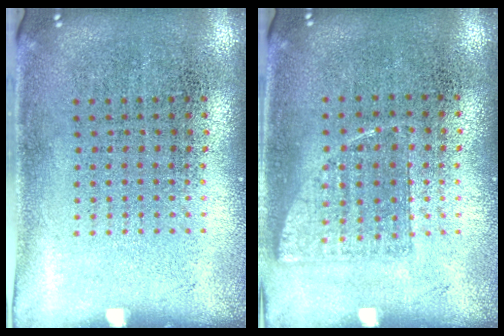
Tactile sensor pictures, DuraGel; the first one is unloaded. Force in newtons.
{"total": 0.7, "press": 0.7, "slide": 0.3}